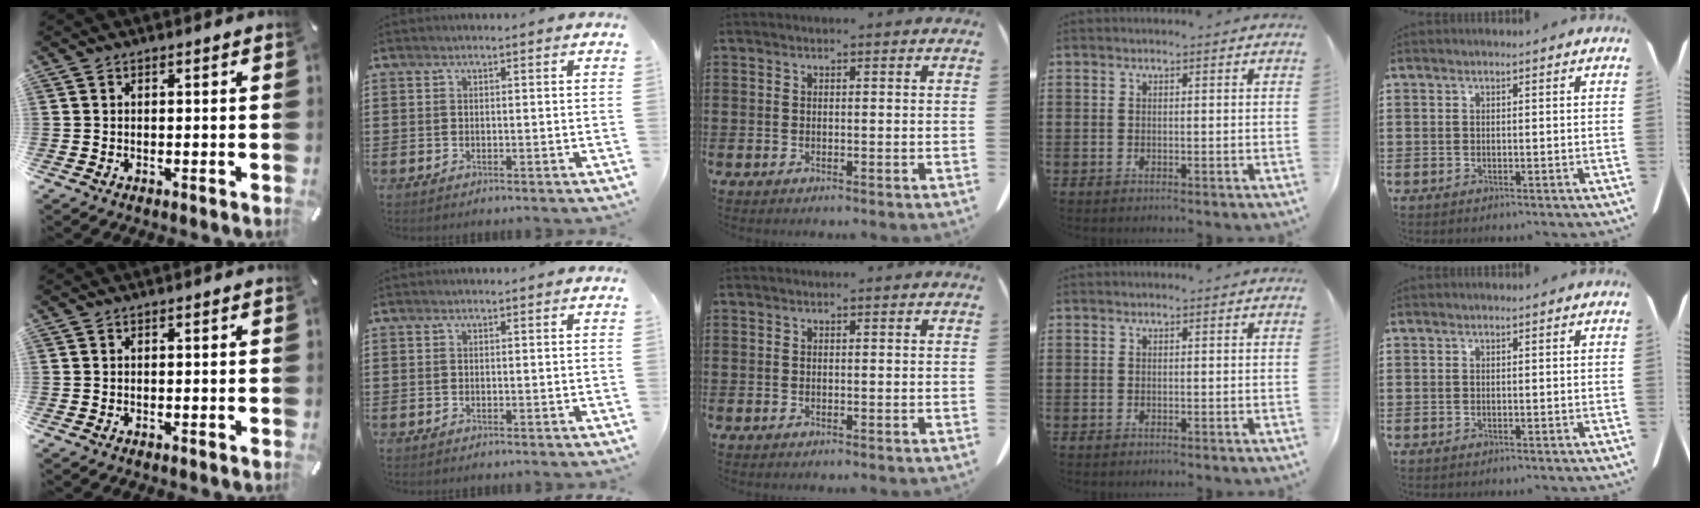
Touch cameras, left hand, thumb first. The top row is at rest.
{}